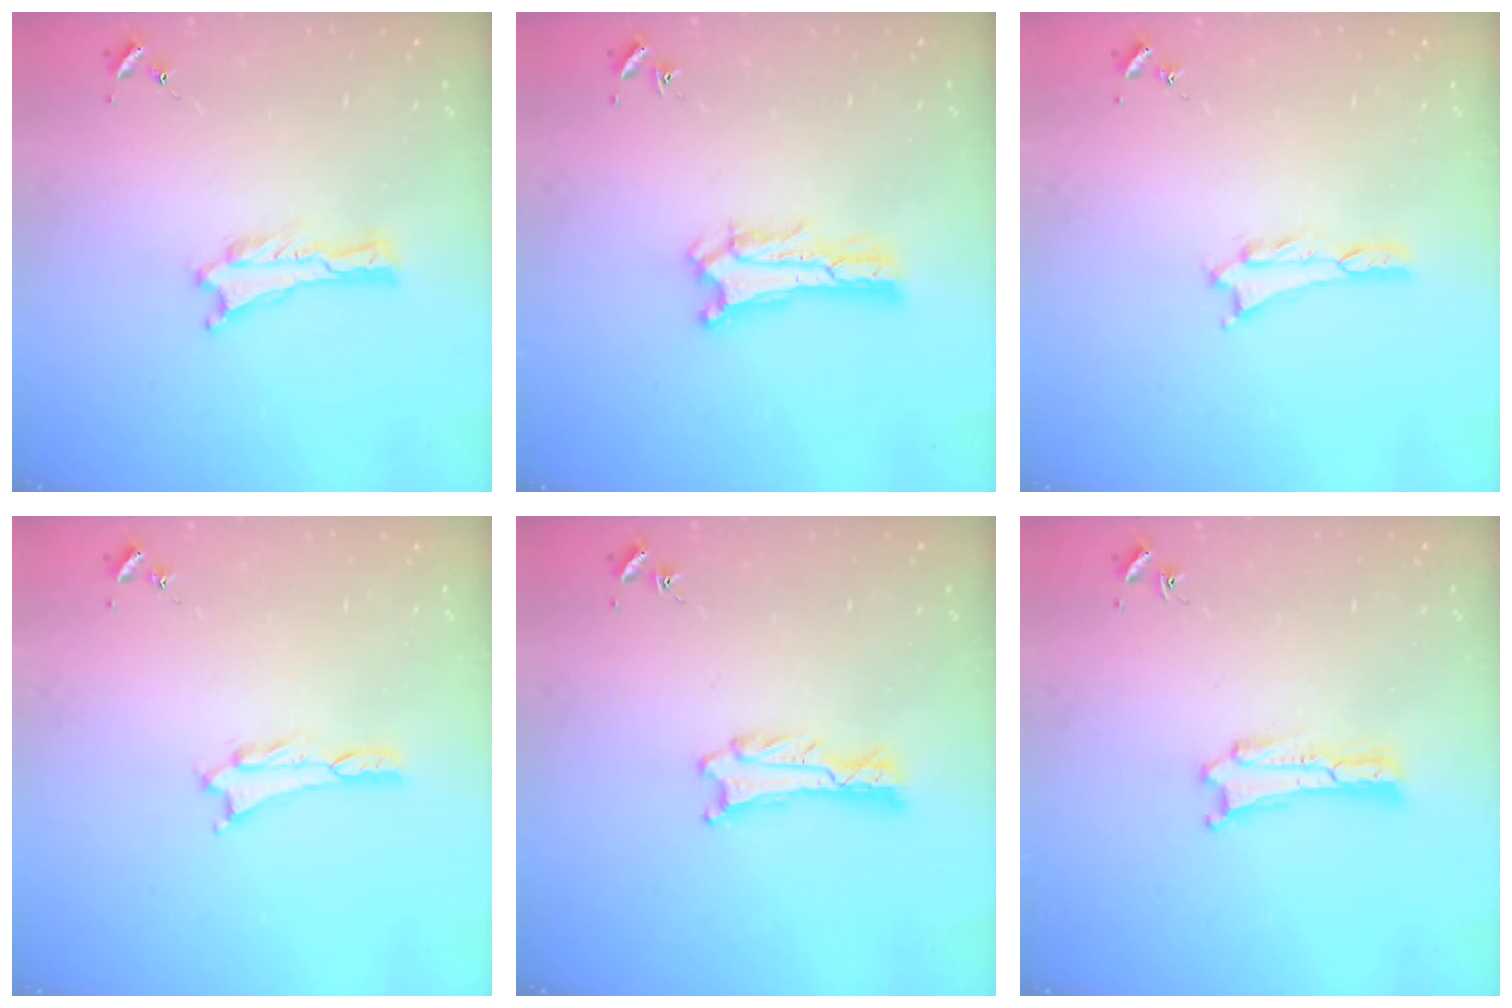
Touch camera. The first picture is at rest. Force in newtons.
{"total": 0.9, "press": 0.9, "slide": 0.2}
{"total": 0.7, "press": 0.7, "slide": 0.3}
{"total": 0.7, "press": 0.7, "slide": 0.3}
{"total": 0.9, "press": 0.8, "slide": 0.1}
{"total": 0.0}